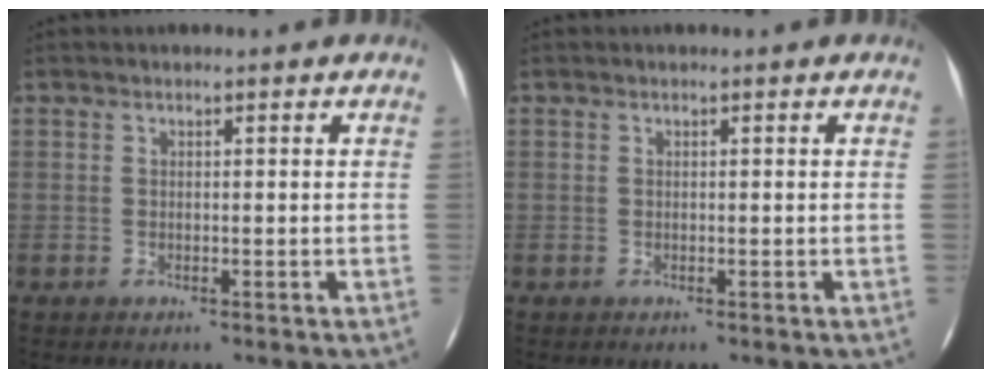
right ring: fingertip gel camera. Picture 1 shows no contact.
{"total": 0.0}